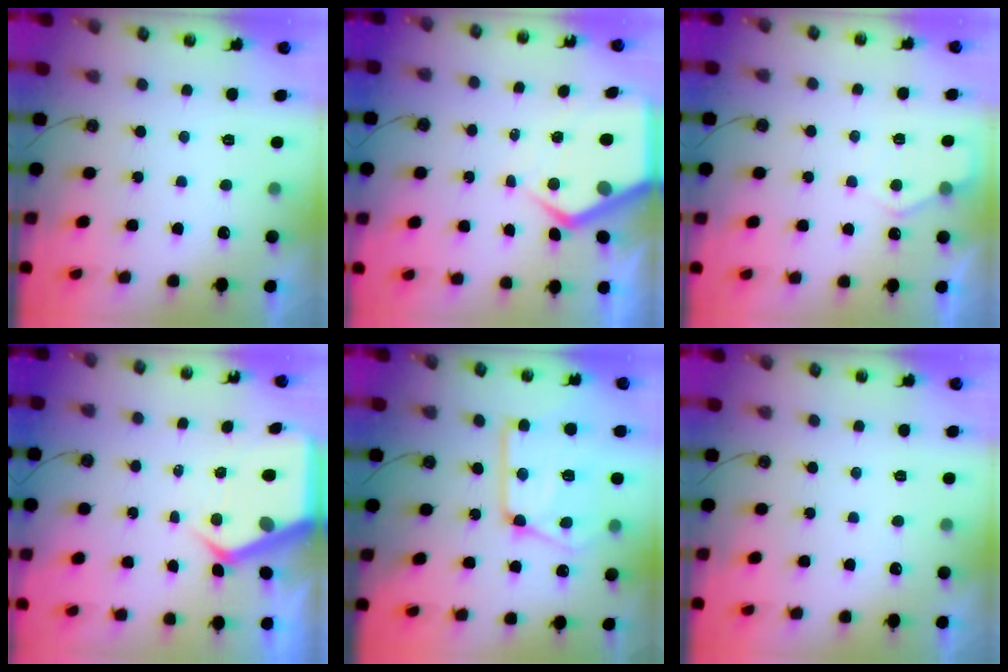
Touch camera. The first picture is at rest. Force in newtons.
{"total": 8.0, "press": 7.9, "slide": 0.8}
{"total": 5.2, "press": 5.2, "slide": 0.4}
{"total": 6.8, "press": 6.7, "slide": 0.6}
{"total": 18.5, "press": 18.4, "slide": 1.7}
{"total": 0.0}